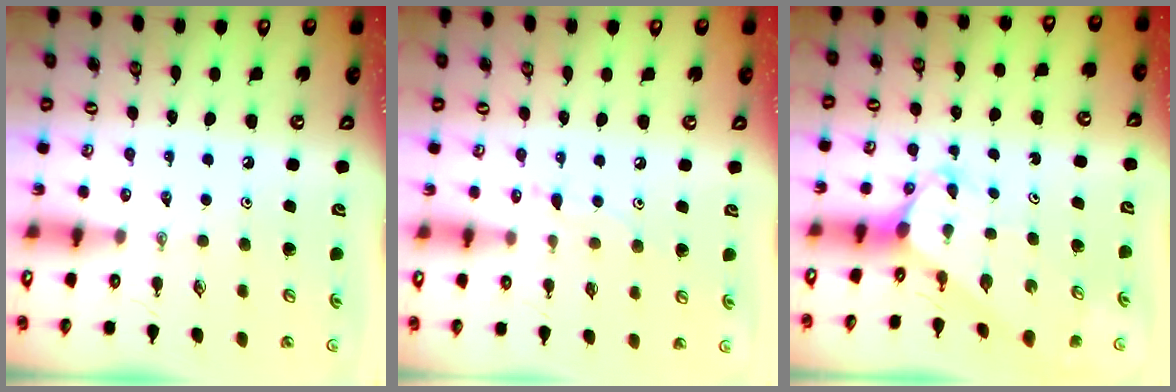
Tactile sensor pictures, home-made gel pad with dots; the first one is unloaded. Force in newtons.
{"total": 6.7, "press": 6.7, "slide": 0.4}
{"total": 4.0, "press": 4.0, "slide": 0.3}